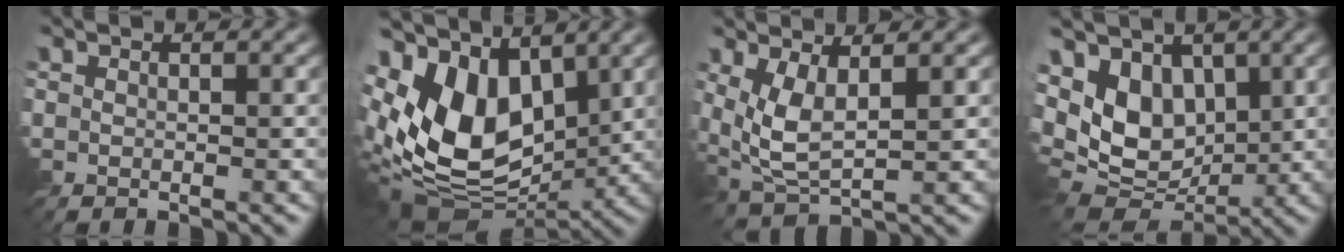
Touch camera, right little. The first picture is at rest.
{"total": 13.1, "force": [1.0, 8.3, 10.1], "torque": [-0.229, -0.001, 0.008]}
{"total": 4.4, "force": [0.9, 1.8, 3.9], "torque": [-0.095, -0.012, 0.021]}
{"total": 8.5, "force": [2.2, 5.8, 5.7], "torque": [-0.130, 0.000, 0.027]}